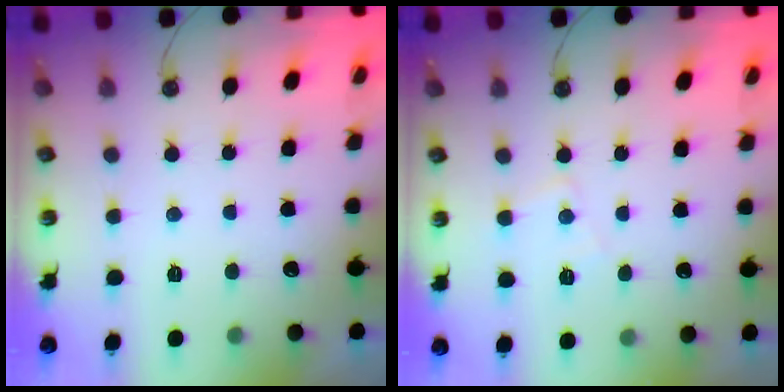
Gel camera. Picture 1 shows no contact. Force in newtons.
{"total": 5.2, "press": 5.1, "slide": 0.7}